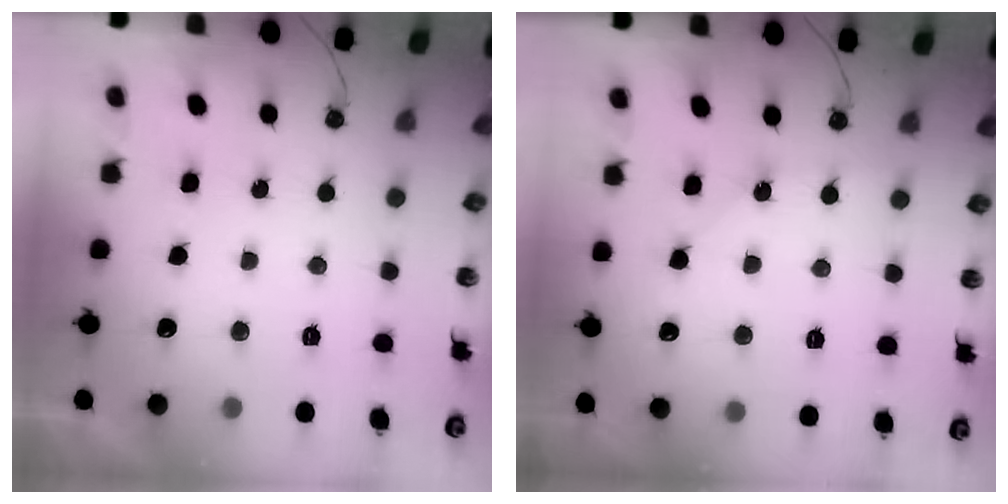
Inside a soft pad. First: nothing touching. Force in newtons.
{"total": 5.6, "press": 5.5, "slide": 0.7}